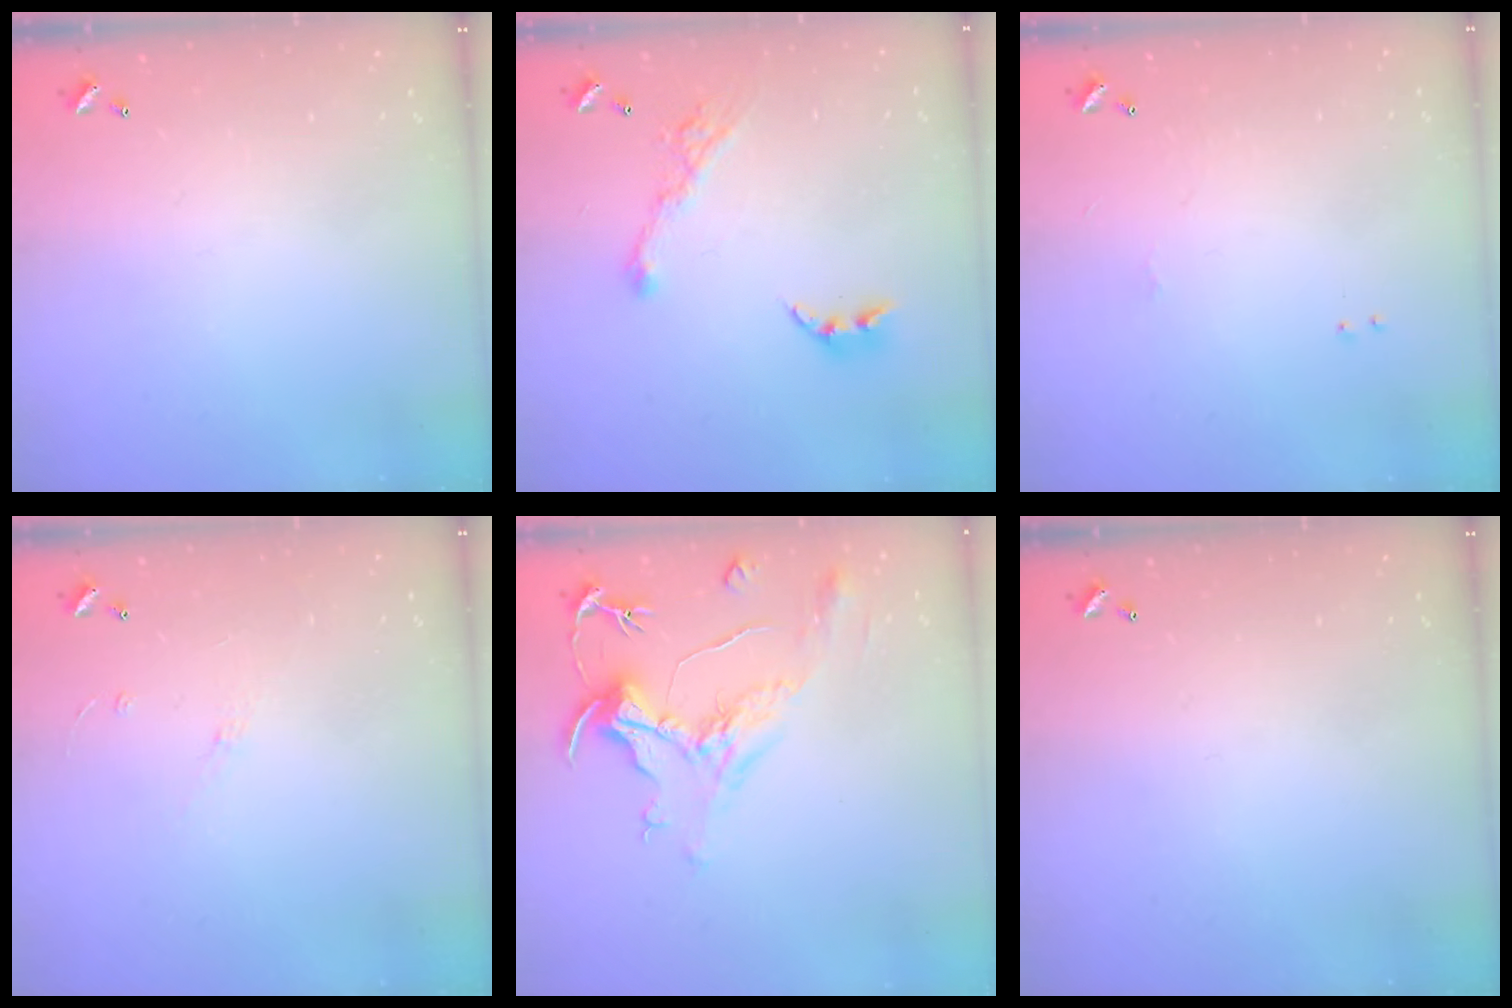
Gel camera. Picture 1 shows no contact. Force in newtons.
{"total": 10.1, "press": 10.0, "slide": 1.4}
{"total": 1.8, "press": 1.8, "slide": 0.6}
{"total": 5.5, "press": 5.5, "slide": 0.5}
{"total": 2.1, "press": 1.6, "slide": 1.4}
{"total": 0.0}